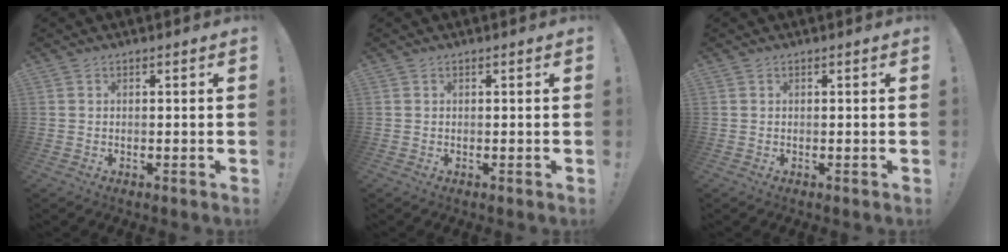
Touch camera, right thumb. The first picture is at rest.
{"total": 0.0}
{"total": 0.0}